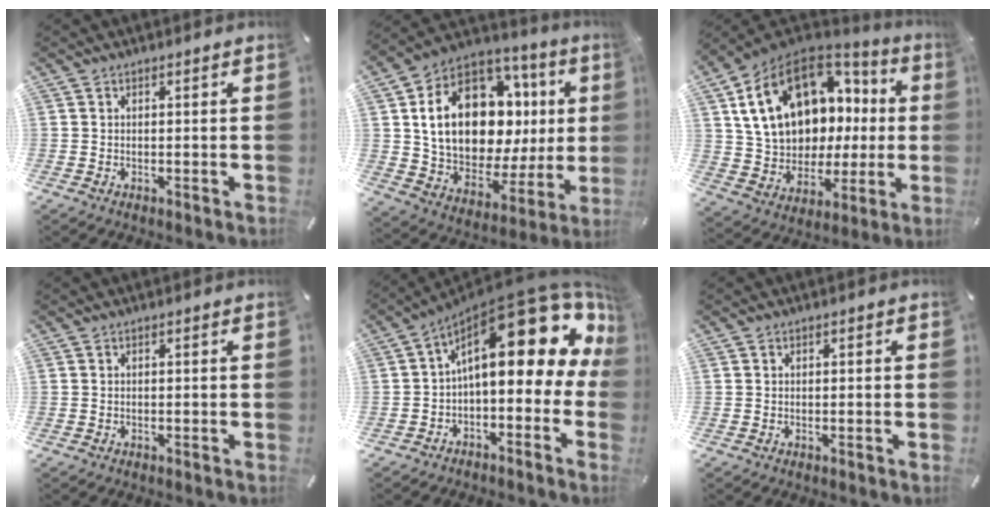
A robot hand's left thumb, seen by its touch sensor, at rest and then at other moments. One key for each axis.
{"total": 23.0, "fx": 6.2, "fy": 15.0, "fz": 16.2, "tx": -0.292, "ty": -0.037, "tz": 0.116}
{"total": 19.8, "fx": 6.7, "fy": 14.1, "fz": 12.1, "tx": -0.231, "ty": -0.031, "tz": 0.131}
{"total": 0.0}
{"total": 22.5, "fx": 8.7, "fy": 8.9, "fz": 18.7, "tx": -0.274, "ty": -0.071, "tz": 0.144}
{"total": 0.7, "fx": 0.0, "fy": 0.7, "fz": 0.1, "tx": -0.002, "ty": 0.006, "tz": -0.002}